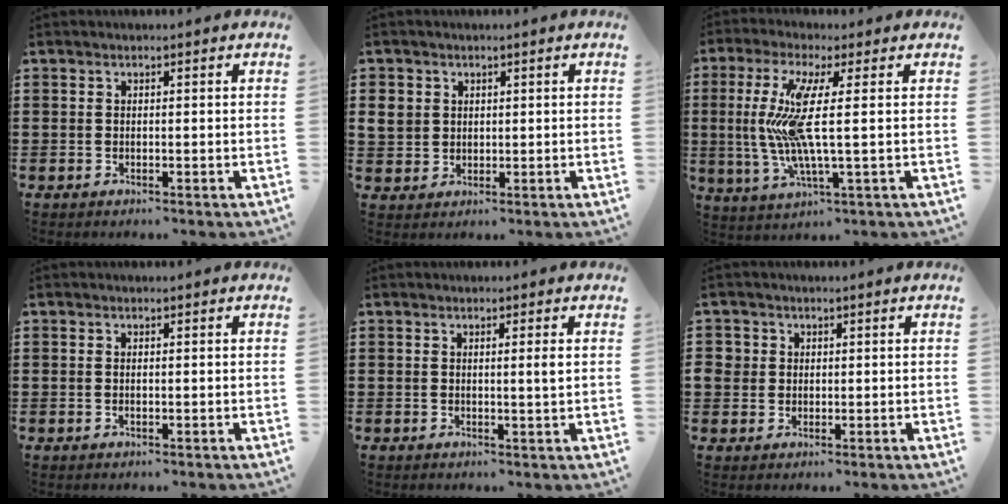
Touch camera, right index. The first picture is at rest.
{"total": 3.0, "force": [0.9, 2.7, 0.9], "torque": [-0.029, 0.009, 0.017]}
{"total": 10.1, "force": [0.9, 0.7, 10.1], "torque": [-0.214, -0.022, 0.010]}
{"total": 0.6, "force": [-0.2, 0.0, 0.6], "torque": [-0.011, -0.005, -0.003]}
{"total": 1.7, "force": [0.4, -0.3, 1.7], "torque": [-0.030, -0.003, 0.004]}
{"total": 2.2, "force": [0.5, 2.1, 0.3], "torque": [-0.016, 0.009, 0.007]}